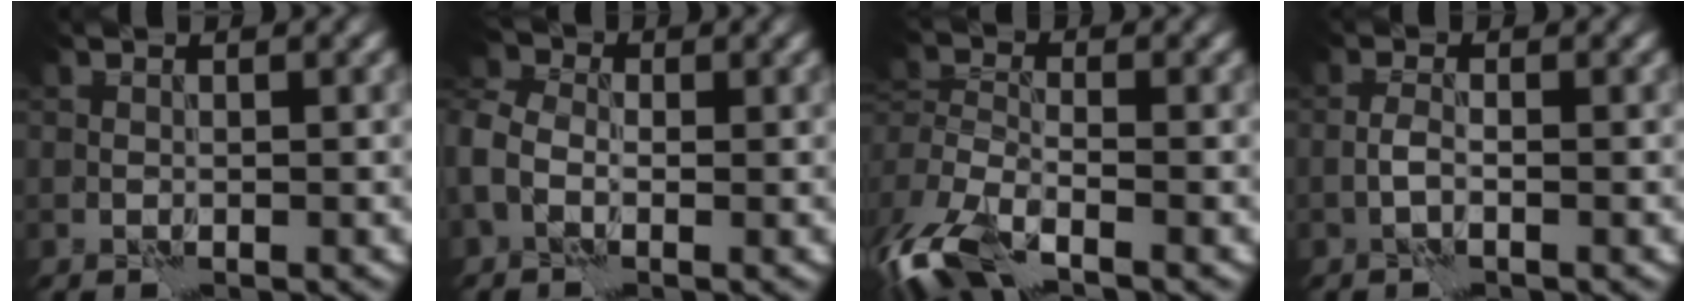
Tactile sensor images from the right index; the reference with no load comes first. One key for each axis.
{"total": 4.3, "fx": -0.7, "fy": 3.4, "fz": 2.6, "tx": -0.066, "ty": 0.006, "tz": -0.021}
{"total": 8.7, "fx": -5.7, "fy": 3.7, "fz": 5.5, "tx": -0.120, "ty": -0.020, "tz": -0.106}
{"total": 1.0, "fx": -0.6, "fy": 0.1, "fz": 0.8, "tx": -0.019, "ty": 0.005, "tz": -0.014}